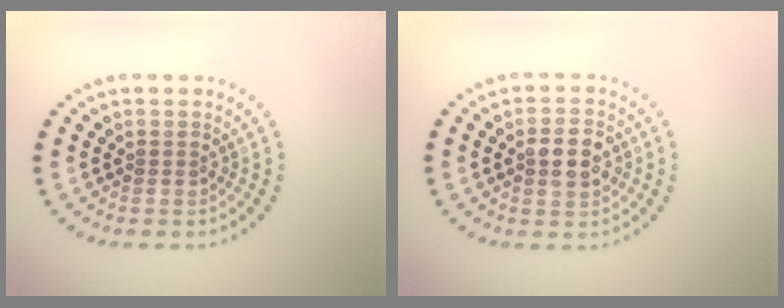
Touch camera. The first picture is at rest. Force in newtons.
{"total": 3.6, "press": 3.6, "slide": 0.2}